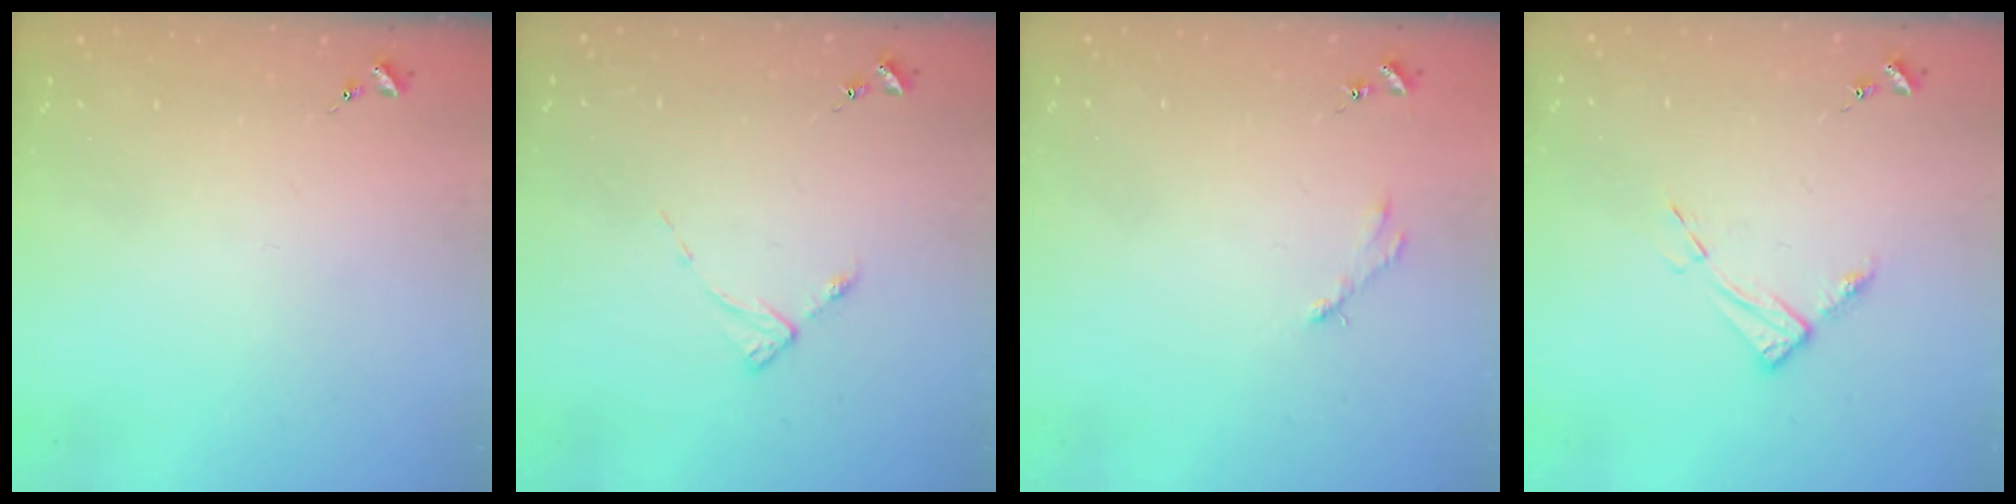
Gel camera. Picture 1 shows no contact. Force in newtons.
{"total": 2.7, "press": 2.7, "slide": 0.4}
{"total": 2.5, "press": 2.5, "slide": 0.3}
{"total": 7.7, "press": 7.7, "slide": 0.6}